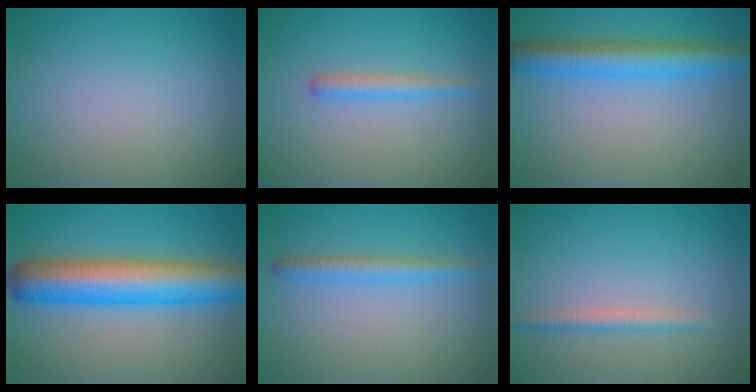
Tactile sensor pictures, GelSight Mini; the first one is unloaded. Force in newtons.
{"total": 1.7, "press": 1.7, "slide": 0.2}
{"total": 5.6, "press": 5.6, "slide": 0.1}
{"total": 9.8, "press": 9.8, "slide": 0.2}
{"total": 2.3, "press": 2.3, "slide": 0.1}
{"total": 1.5, "press": 1.5, "slide": 0.0}